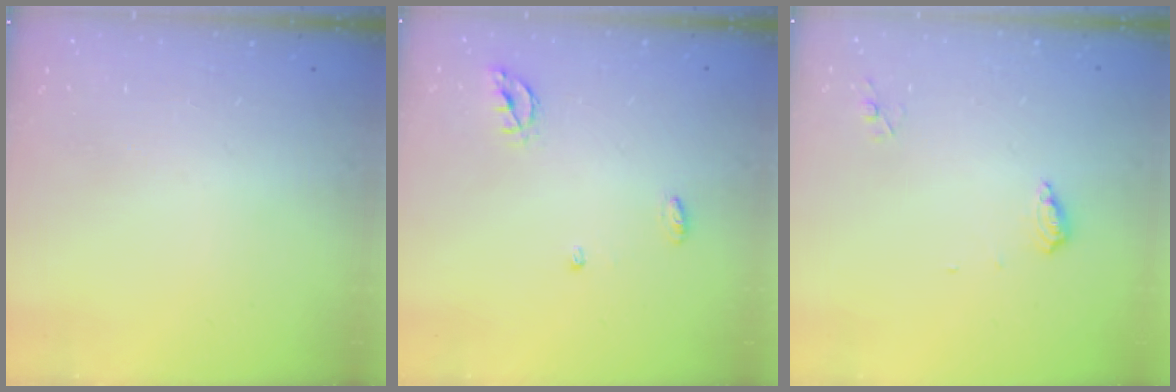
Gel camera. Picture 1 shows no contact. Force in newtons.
{"total": 5.0, "press": 5.0, "slide": 0.5}
{"total": 6.3, "press": 6.2, "slide": 0.6}